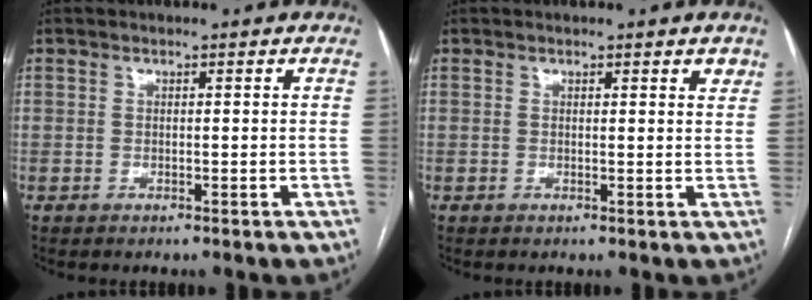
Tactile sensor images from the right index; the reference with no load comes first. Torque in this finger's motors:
{"motor_torque": [0.06, 0.04, 0.01, 0.01]}